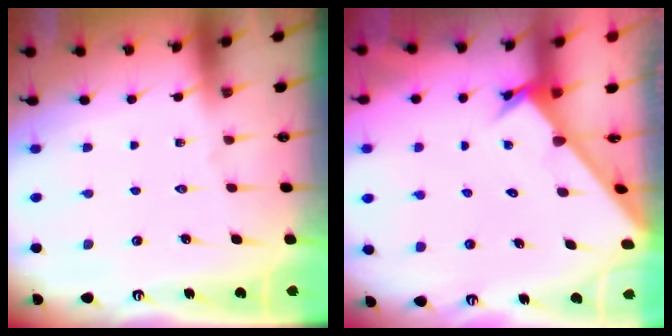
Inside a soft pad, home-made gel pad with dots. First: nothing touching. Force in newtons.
{"total": 2.2, "press": 2.2, "slide": 0.1}